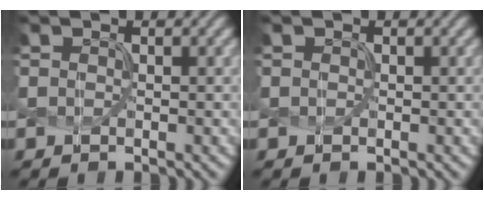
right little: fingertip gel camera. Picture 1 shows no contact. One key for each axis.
{"total": 0.0}